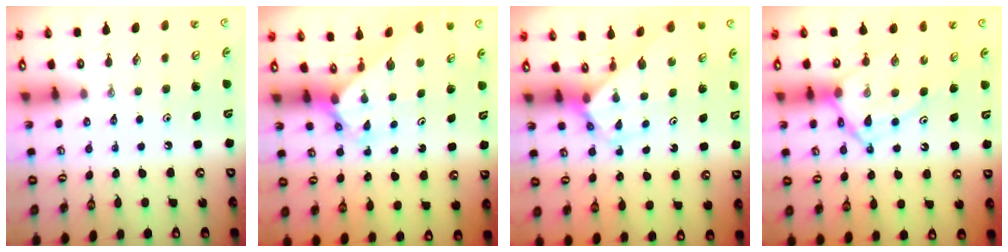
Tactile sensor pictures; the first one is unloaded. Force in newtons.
{"total": 2.4, "press": 2.4, "slide": 0.2}
{"total": 2.7, "press": 2.7, "slide": 0.1}
{"total": 11.9, "press": 11.8, "slide": 1.2}